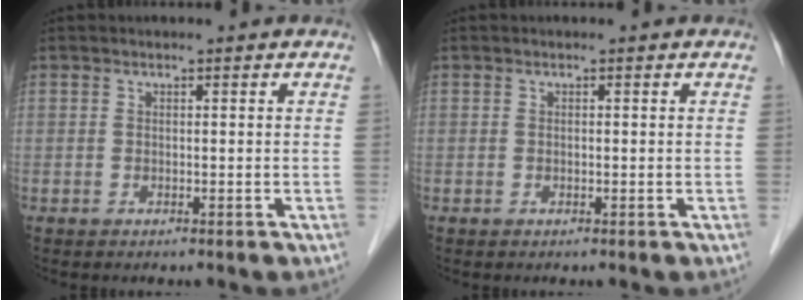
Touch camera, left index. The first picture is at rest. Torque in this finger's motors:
{"motor_torque": [-0.29, -0.25, -0.09, -0.02]}